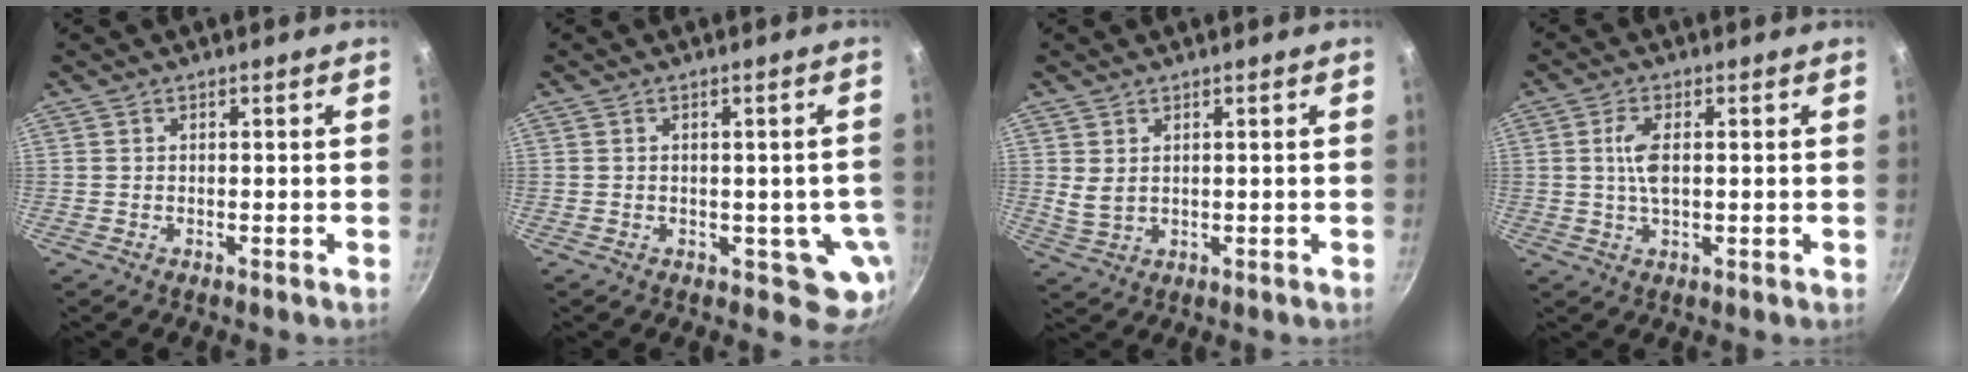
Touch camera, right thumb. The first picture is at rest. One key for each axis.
{"total": 5.9, "fx": -0.9, "fy": 4.1, "fz": 4.2, "tx": -0.020, "ty": 0.001, "tz": -0.009}
{"total": 3.1, "fx": 1.1, "fy": 2.0, "fz": 2.1, "tx": -0.038, "ty": -0.009, "tz": 0.028}
{"total": 5.0, "fx": 0.6, "fy": 2.1, "fz": 4.5, "tx": -0.092, "ty": 0.004, "tz": 0.011}